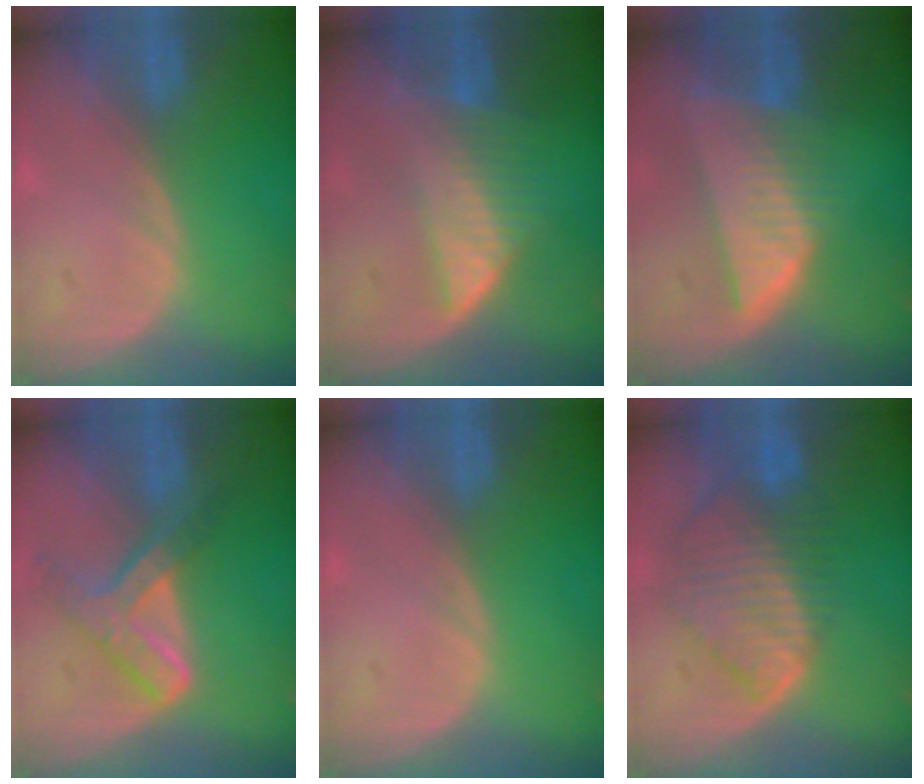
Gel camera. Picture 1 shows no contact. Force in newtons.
{"total": 6.9, "press": 6.1, "slide": 3.2}
{"total": 8.2, "press": 7.3, "slide": 3.9}
{"total": 7.1, "press": 6.1, "slide": 3.7}
{"total": 0.0}
{"total": 8.9, "press": 7.7, "slide": 4.5}